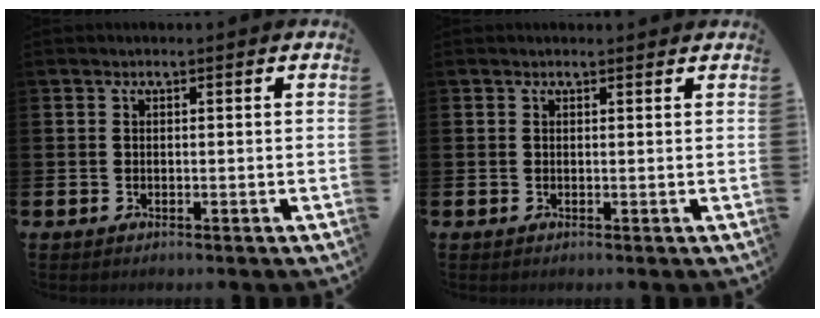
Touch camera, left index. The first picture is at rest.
{"total": 0.5, "force": [0.5, 0.1, 0.2], "torque": [0.007, -0.004, 0.007]}